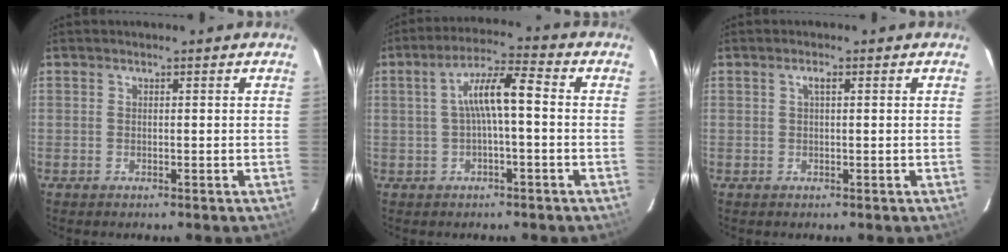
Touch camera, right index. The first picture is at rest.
{"total": 7.3, "force": [-0.3, 1.1, 7.2], "torque": [-0.137, 0.019, -0.001]}
{"total": 1.1, "force": [0.4, 0.3, 1.0], "torque": [-0.018, 0.005, 0.005]}